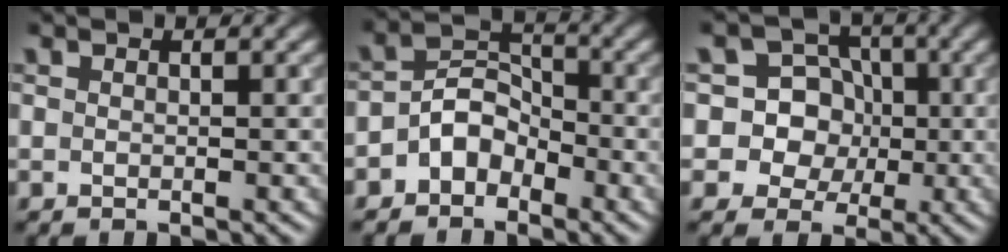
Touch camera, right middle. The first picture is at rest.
{"total": 3.3, "force": [-2.0, 2.2, 1.5], "torque": [-0.021, 0.013, -0.043]}
{"total": 9.6, "force": [-0.3, 9.3, 2.7], "torque": [-0.060, 0.038, -0.021]}